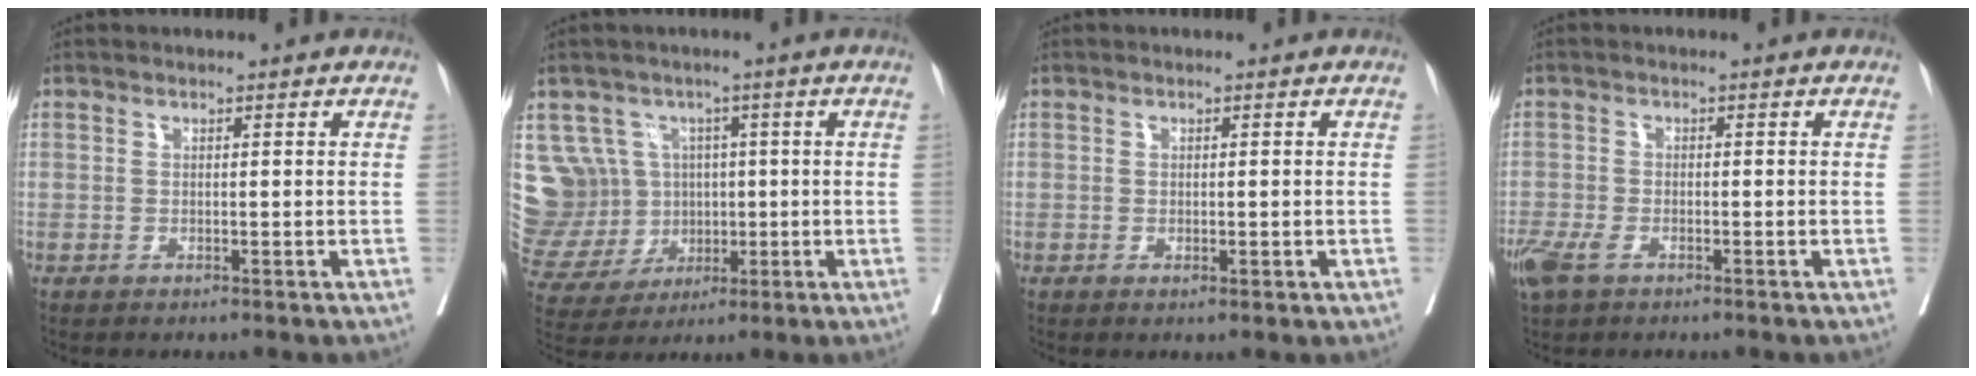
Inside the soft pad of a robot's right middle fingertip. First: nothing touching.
{"total": 11.3, "force": [1.8, 11.0, 1.7], "torque": [-0.056, 0.047, 0.061]}
{"total": 1.2, "force": [-0.3, 0.4, 1.0], "torque": [-0.018, -0.003, -0.001]}
{"total": 4.7, "force": [-3.1, 2.1, 2.9], "torque": [-0.062, -0.008, -0.056]}